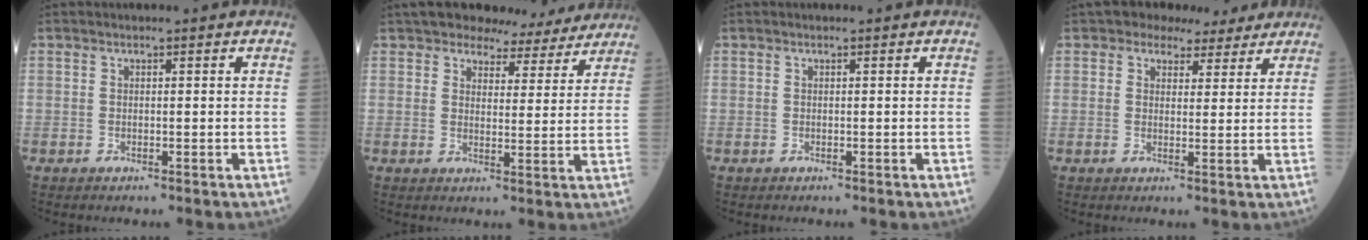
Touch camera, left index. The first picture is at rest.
{"total": 10.6, "force": [9.7, 3.5, 2.5], "torque": [-0.015, 0.007, 0.111]}
{"total": 0.0}
{"total": 5.6, "force": [4.4, 3.2, 1.2], "torque": [-0.012, 0.013, 0.053]}